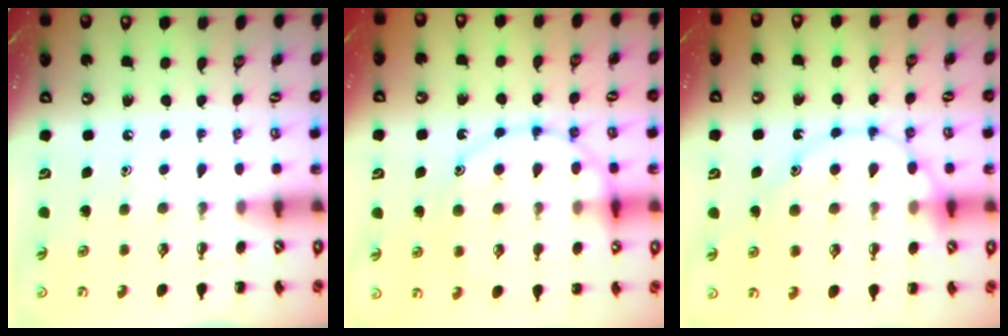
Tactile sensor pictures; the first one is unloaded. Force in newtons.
{"total": 15.1, "press": 15.0, "slide": 1.4}
{"total": 14.5, "press": 14.4, "slide": 1.3}